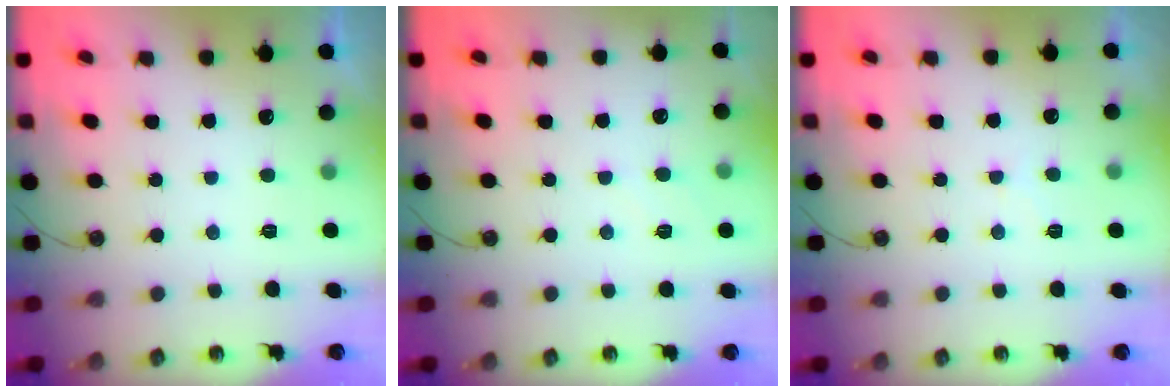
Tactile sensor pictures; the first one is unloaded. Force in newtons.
{"total": 5.1, "press": 5.0, "slide": 0.7}
{"total": 6.5, "press": 6.4, "slide": 0.9}